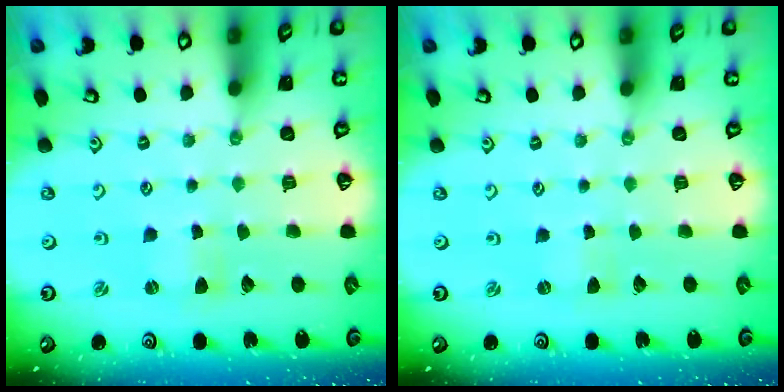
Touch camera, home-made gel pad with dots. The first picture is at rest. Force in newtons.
{"total": 0.0}